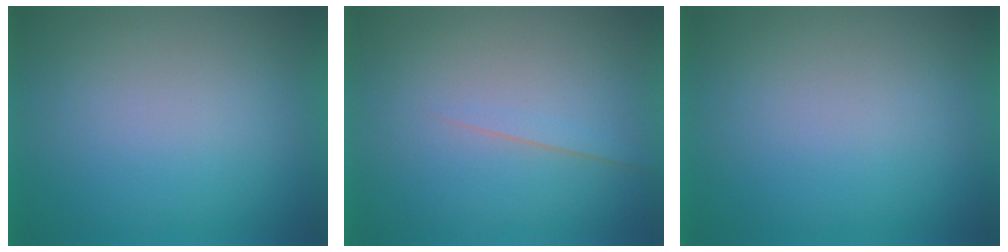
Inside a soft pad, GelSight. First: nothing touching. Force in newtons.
{"total": 1.5}
{"total": 0.0}